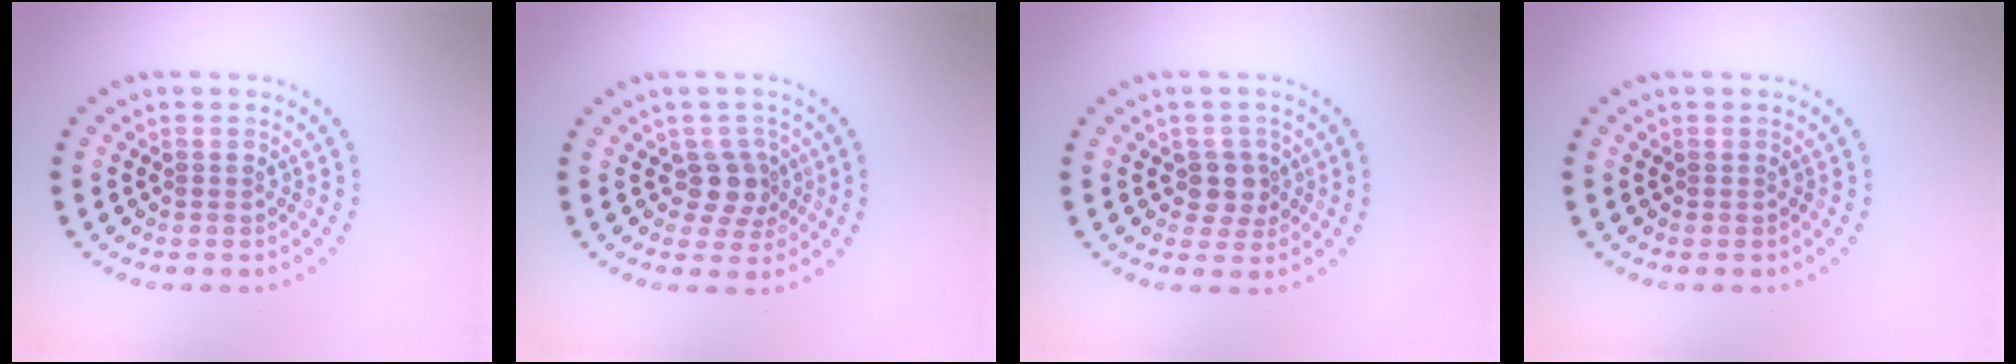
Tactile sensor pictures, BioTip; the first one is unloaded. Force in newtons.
{"total": 2.6, "press": 2.1, "slide": 1.6}
{"total": 2.3, "press": 2.0, "slide": 1.1}
{"total": 0.0}